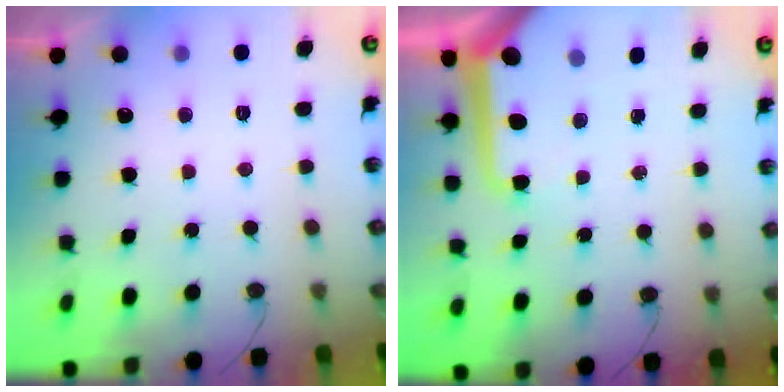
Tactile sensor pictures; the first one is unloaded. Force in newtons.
{"total": 10.4, "press": 10.4, "slide": 1.1}